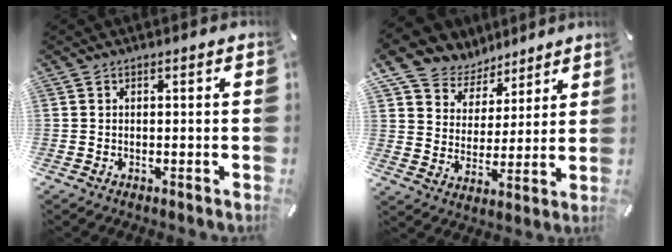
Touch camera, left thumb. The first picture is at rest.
{"total": 10.8, "force": [7.6, 7.4, 1.8], "torque": [-0.053, -0.053, 0.150]}